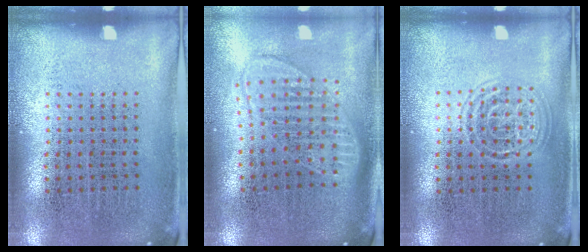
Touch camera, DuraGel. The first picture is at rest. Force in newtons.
{"total": 1.8, "press": 1.5, "slide": 1.1}
{"total": 1.2, "press": 1.1, "slide": 0.2}